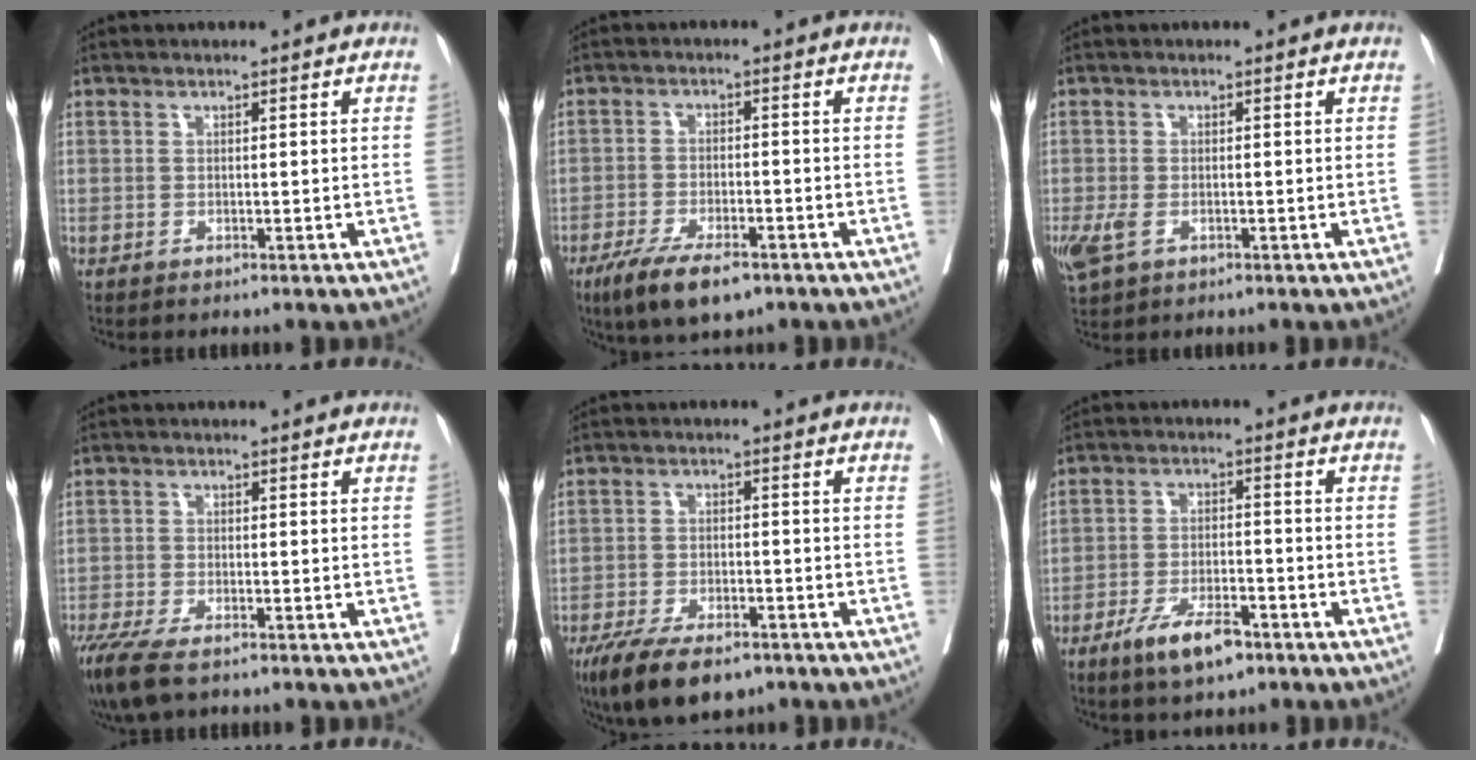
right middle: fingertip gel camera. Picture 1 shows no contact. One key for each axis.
{"total": 8.8, "fx": -5.9, "fy": 2.8, "fz": 5.9, "tx": -0.102, "ty": -0.012, "tz": -0.098}
{"total": 4.0, "fx": -1.5, "fy": 2.4, "fz": 2.9, "tx": -0.073, "ty": -0.010, "tz": -0.021}
{"total": 7.9, "fx": -5.8, "fy": 2.3, "fz": 4.9, "tx": -0.087, "ty": -0.018, "tz": -0.099}
{"total": 10.6, "fx": -7.5, "fy": 4.0, "fz": 6.3, "tx": -0.104, "ty": -0.011, "tz": -0.121}
{"total": 7.4, "fx": -4.8, "fy": 2.4, "fz": 5.2, "tx": -0.097, "ty": -0.005, "tz": -0.078}